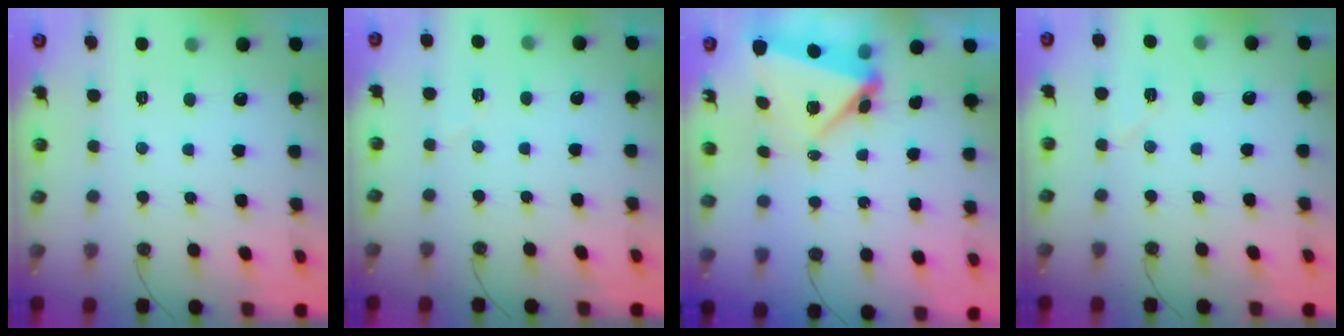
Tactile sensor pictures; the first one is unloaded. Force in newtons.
{"total": 3.8, "press": 3.3, "slide": 1.9}
{"total": 5.1, "press": 4.8, "slide": 1.7}
{"total": 6.0, "press": 5.7, "slide": 1.8}